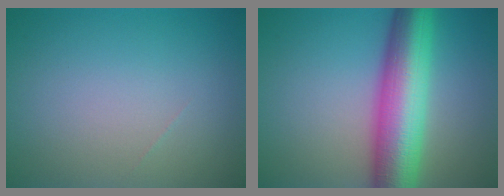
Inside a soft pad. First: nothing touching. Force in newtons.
{"total": 10.2, "press": 10.2, "slide": 0.3}